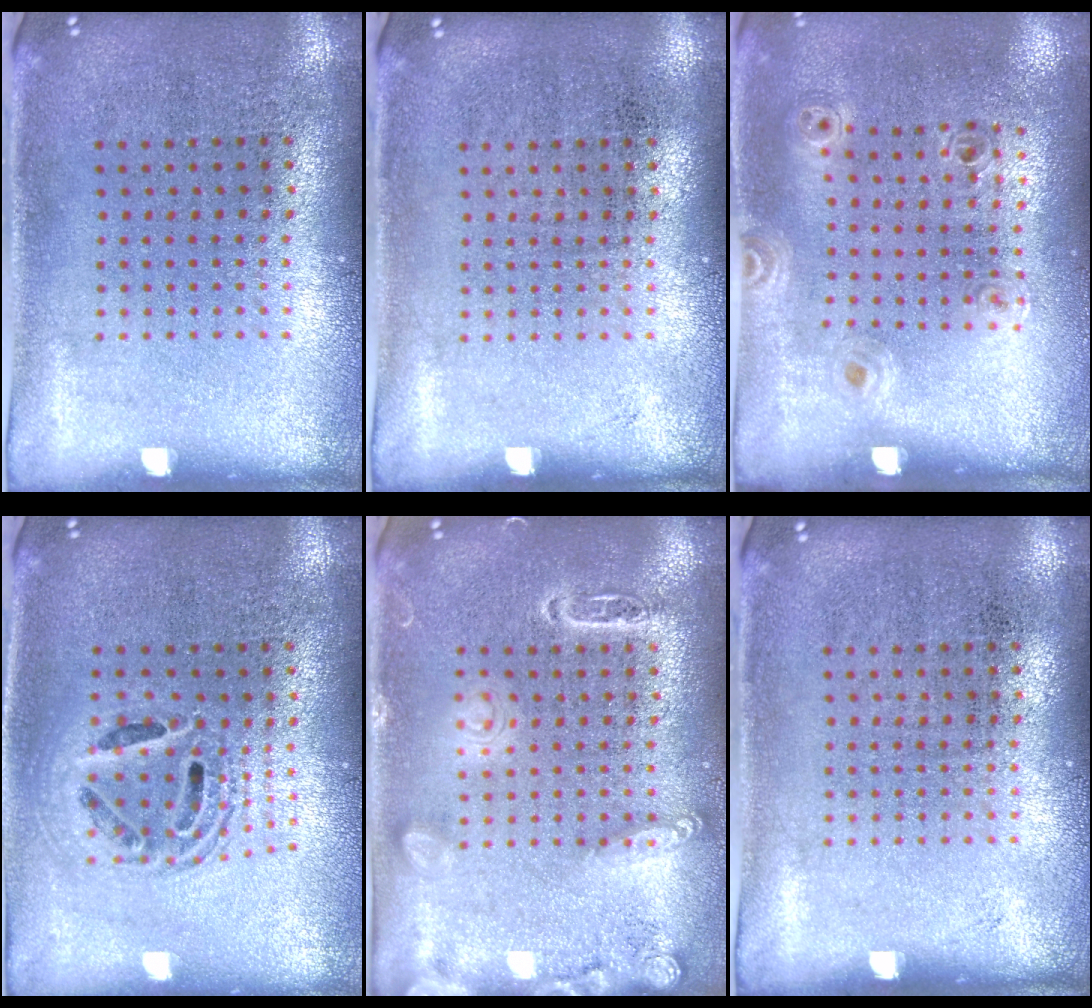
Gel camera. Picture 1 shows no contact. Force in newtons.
{"total": 0.0}
{"total": 1.0, "press": 1.0, "slide": 0.2}
{"total": 1.6, "press": 1.4, "slide": 0.9}
{"total": 2.8, "press": 2.8, "slide": 0.2}
{"total": 0.0}